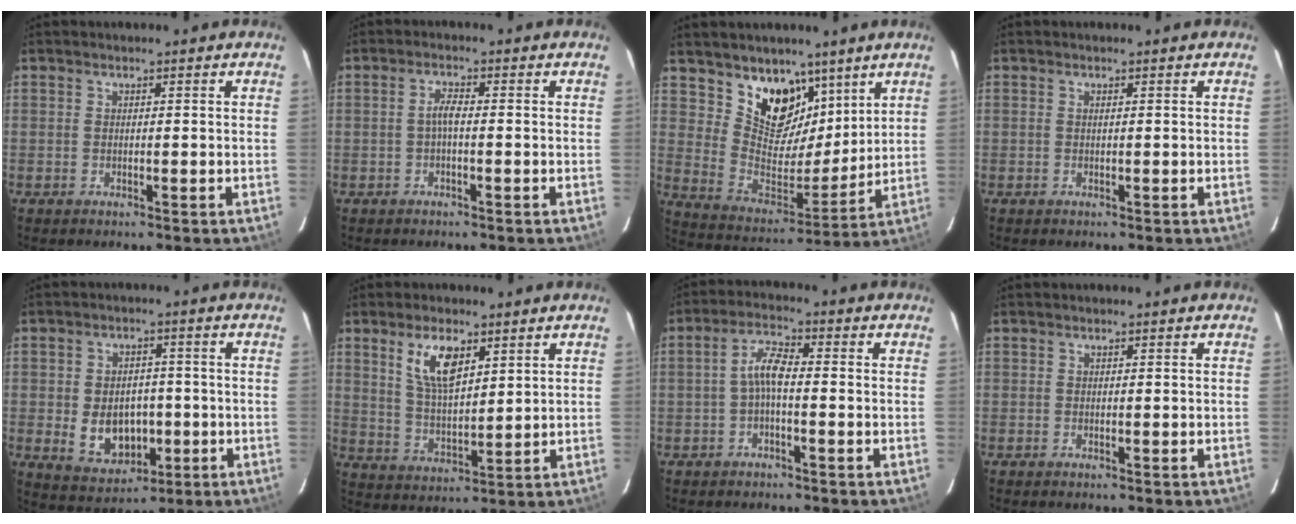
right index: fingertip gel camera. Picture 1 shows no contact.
{"total": 2.0, "force": [-0.6, 0.4, 1.9], "torque": [-0.038, 0.007, -0.012]}
{"total": 13.4, "force": [8.7, 8.3, 5.8], "torque": [-0.105, -0.015, 0.166]}
{"total": 0.0}
{"total": 8.8, "force": [-1.7, 6.6, 5.6], "torque": [-0.118, -0.001, -0.007]}
{"total": 8.7, "force": [4.4, 3.7, 6.5], "torque": [-0.120, 0.003, 0.093]}
{"total": 4.3, "force": [-1.1, 1.3, 3.9], "torque": [-0.084, 0.015, -0.023]}
{"total": 0.0}